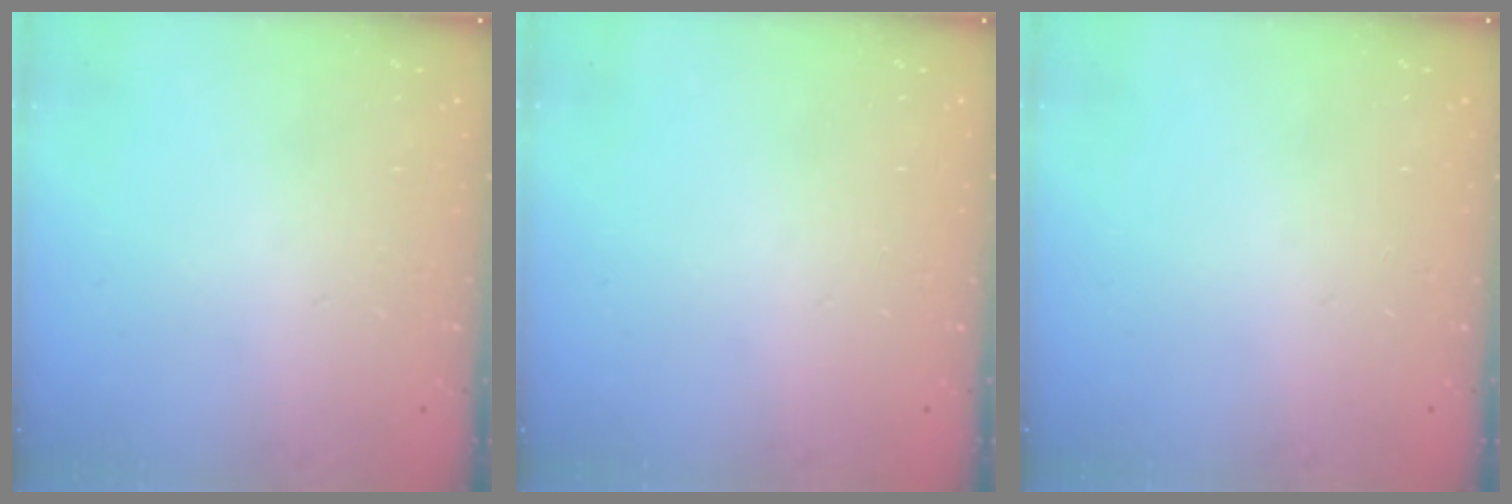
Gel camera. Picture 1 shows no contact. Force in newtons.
{"total": 0.0}
{"total": 0.0}